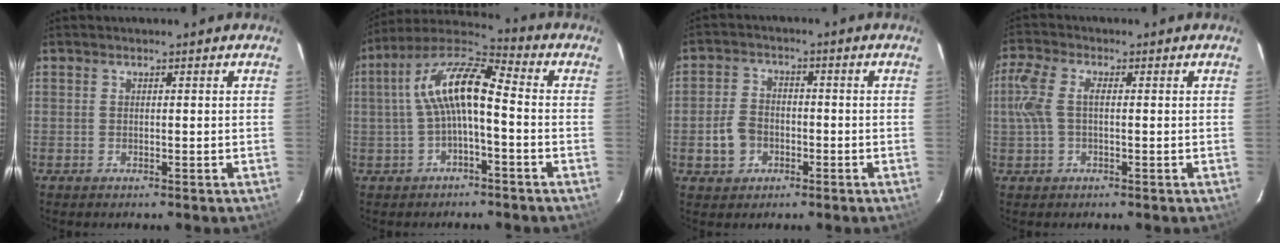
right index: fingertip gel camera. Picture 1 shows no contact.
{"total": 11.0, "force": [-0.9, 3.2, 10.5], "torque": [-0.211, 0.025, -0.019]}
{"total": 5.8, "force": [-2.0, 4.7, 2.7], "torque": [-0.066, 0.018, -0.030]}
{"total": 5.7, "force": [0.2, 2.7, 5.0], "torque": [-0.114, 0.011, 0.003]}